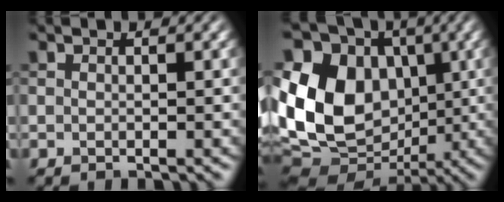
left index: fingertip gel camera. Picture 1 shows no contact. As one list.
[{"total": 15.4, "force": [-0.1, 11.9, 9.7], "torque": [-0.205, 0.008, 0.004]}]